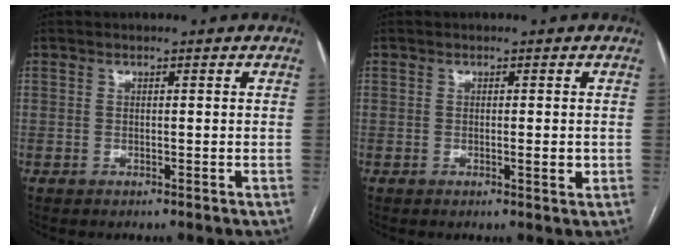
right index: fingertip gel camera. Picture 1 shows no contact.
{"total": 1.6, "force": [-0.2, 0.3, 1.5], "torque": [-0.022, -0.002, -0.002]}